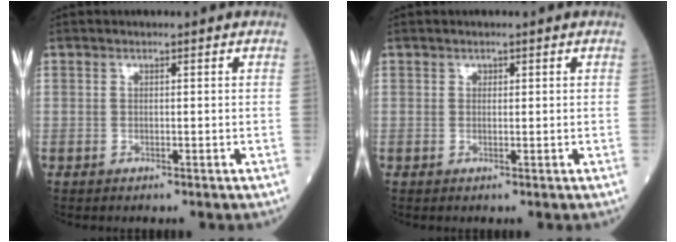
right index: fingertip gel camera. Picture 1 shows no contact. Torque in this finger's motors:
{"motor_torque": [-0.04, 0.04, -0.02, 0.01]}